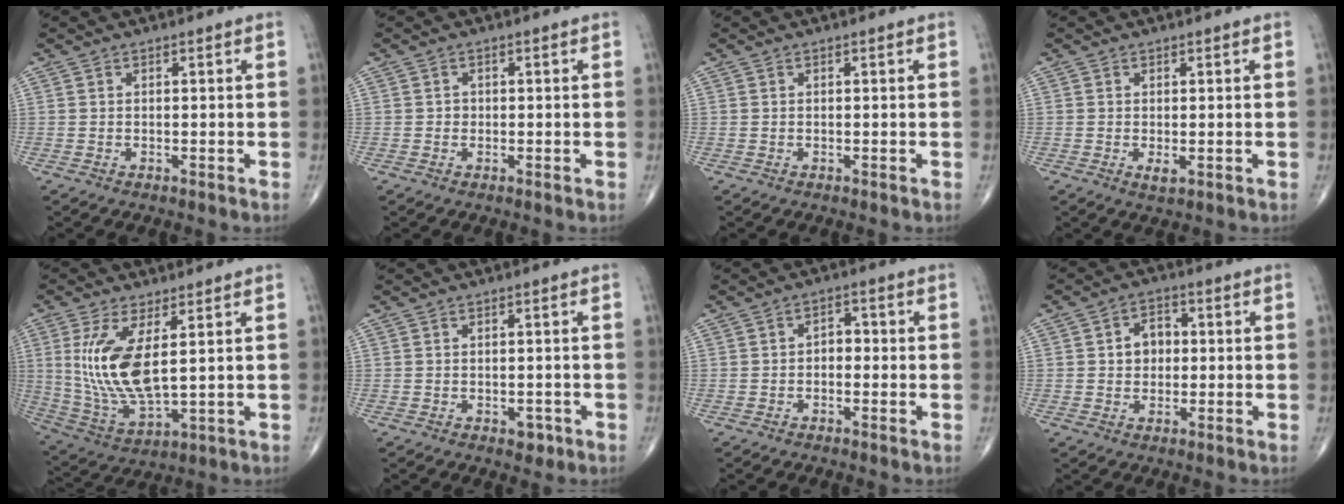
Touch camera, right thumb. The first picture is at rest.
{"total": 0.9, "force": [-0.1, 0.9, 0.2], "torque": [0.001, 0.003, -0.002]}
{"total": 0.0}
{"total": 1.5, "force": [-0.2, 0.6, 1.4], "torque": [-0.022, -0.005, -0.001]}
{"total": 13.5, "force": [2.8, 5.2, 12.2], "torque": [-0.255, -0.026, 0.071]}
{"total": 2.0, "force": [-0.9, 1.3, 1.2], "torque": [-0.002, 0.002, -0.008]}
{"total": 2.8, "force": [-0.5, 1.9, 2.0], "torque": [-0.011, 0.014, -0.016]}
{"total": 5.2, "force": [0.4, 4.1, 3.2], "torque": [-0.029, 0.013, 0.002]}